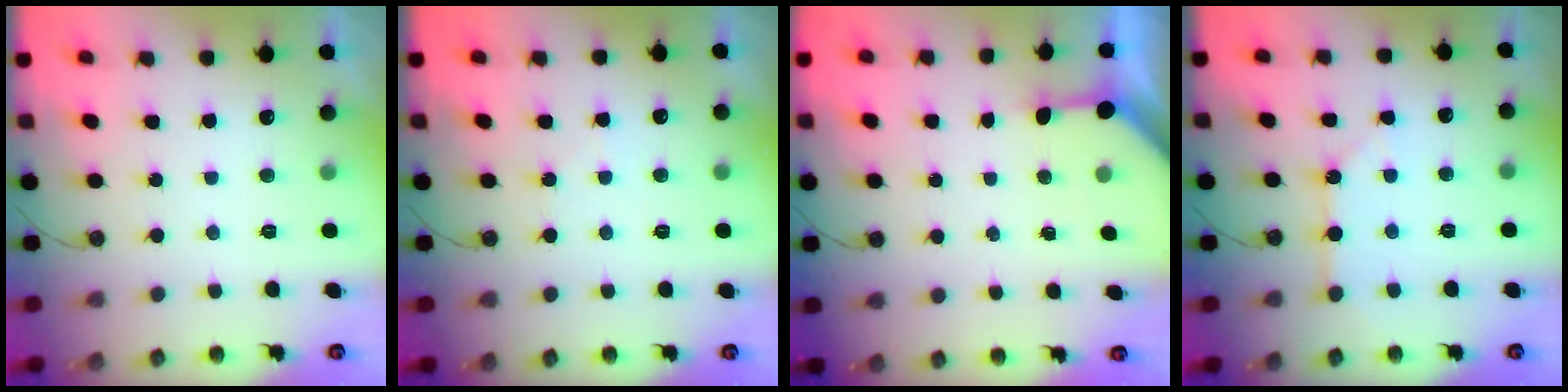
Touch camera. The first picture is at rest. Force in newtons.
{"total": 3.4, "press": 3.4, "slide": 0.6}
{"total": 3.5, "press": 3.4, "slide": 0.4}
{"total": 2.5, "press": 2.5, "slide": 0.2}